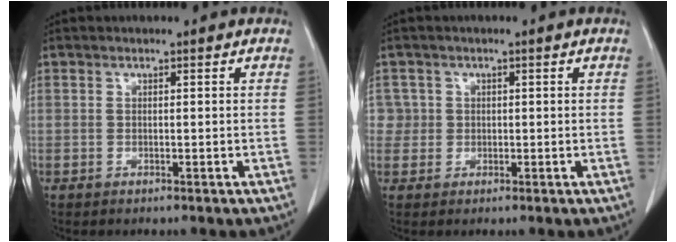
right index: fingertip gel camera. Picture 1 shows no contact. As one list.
[{"total": 2.1, "force": [0.1, 2.1, -0.3], "torque": [0.022, 0.009, -0.002]}]